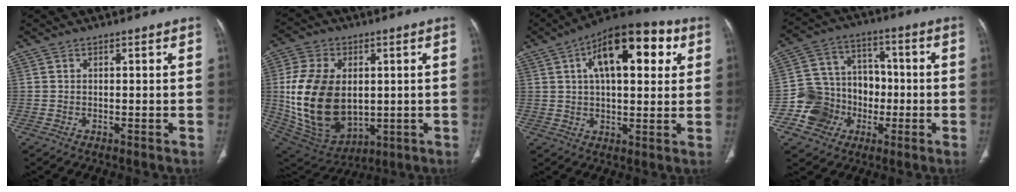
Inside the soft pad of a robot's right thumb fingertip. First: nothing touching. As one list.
[{"total": 21.2, "force": [0.5, 14.2, 15.7], "torque": [-0.293, -0.015, 0.035]}, {"total": 18.1, "force": [6.1, 8.4, 14.9], "torque": [-0.190, 0.010, 0.085]}, {"total": 13.4, "force": [-3.8, 12.1, 4.4], "torque": [-0.030, 0.057, -0.062]}]